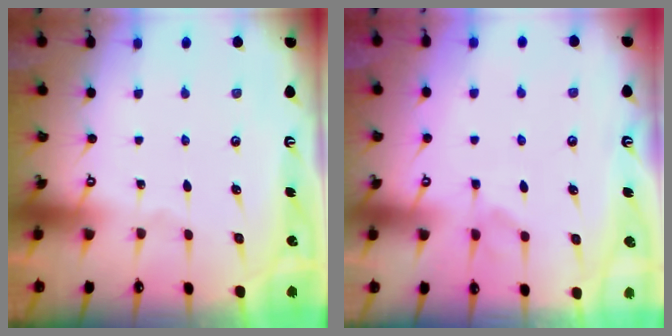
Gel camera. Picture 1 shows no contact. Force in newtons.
{"total": 1.7, "press": 1.5, "slide": 0.7}